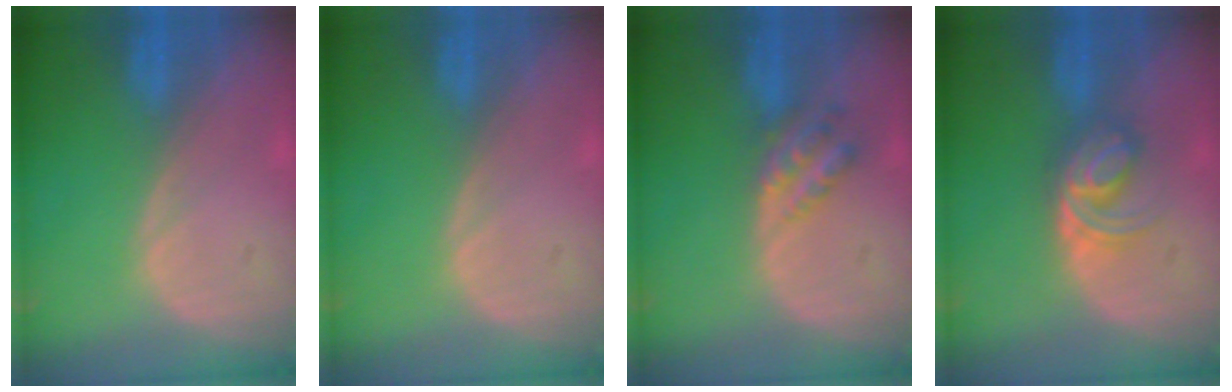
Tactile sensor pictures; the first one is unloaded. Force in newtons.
{"total": 0.0}
{"total": 4.5, "press": 3.8, "slide": 2.5}
{"total": 6.0, "press": 5.0, "slide": 3.2}